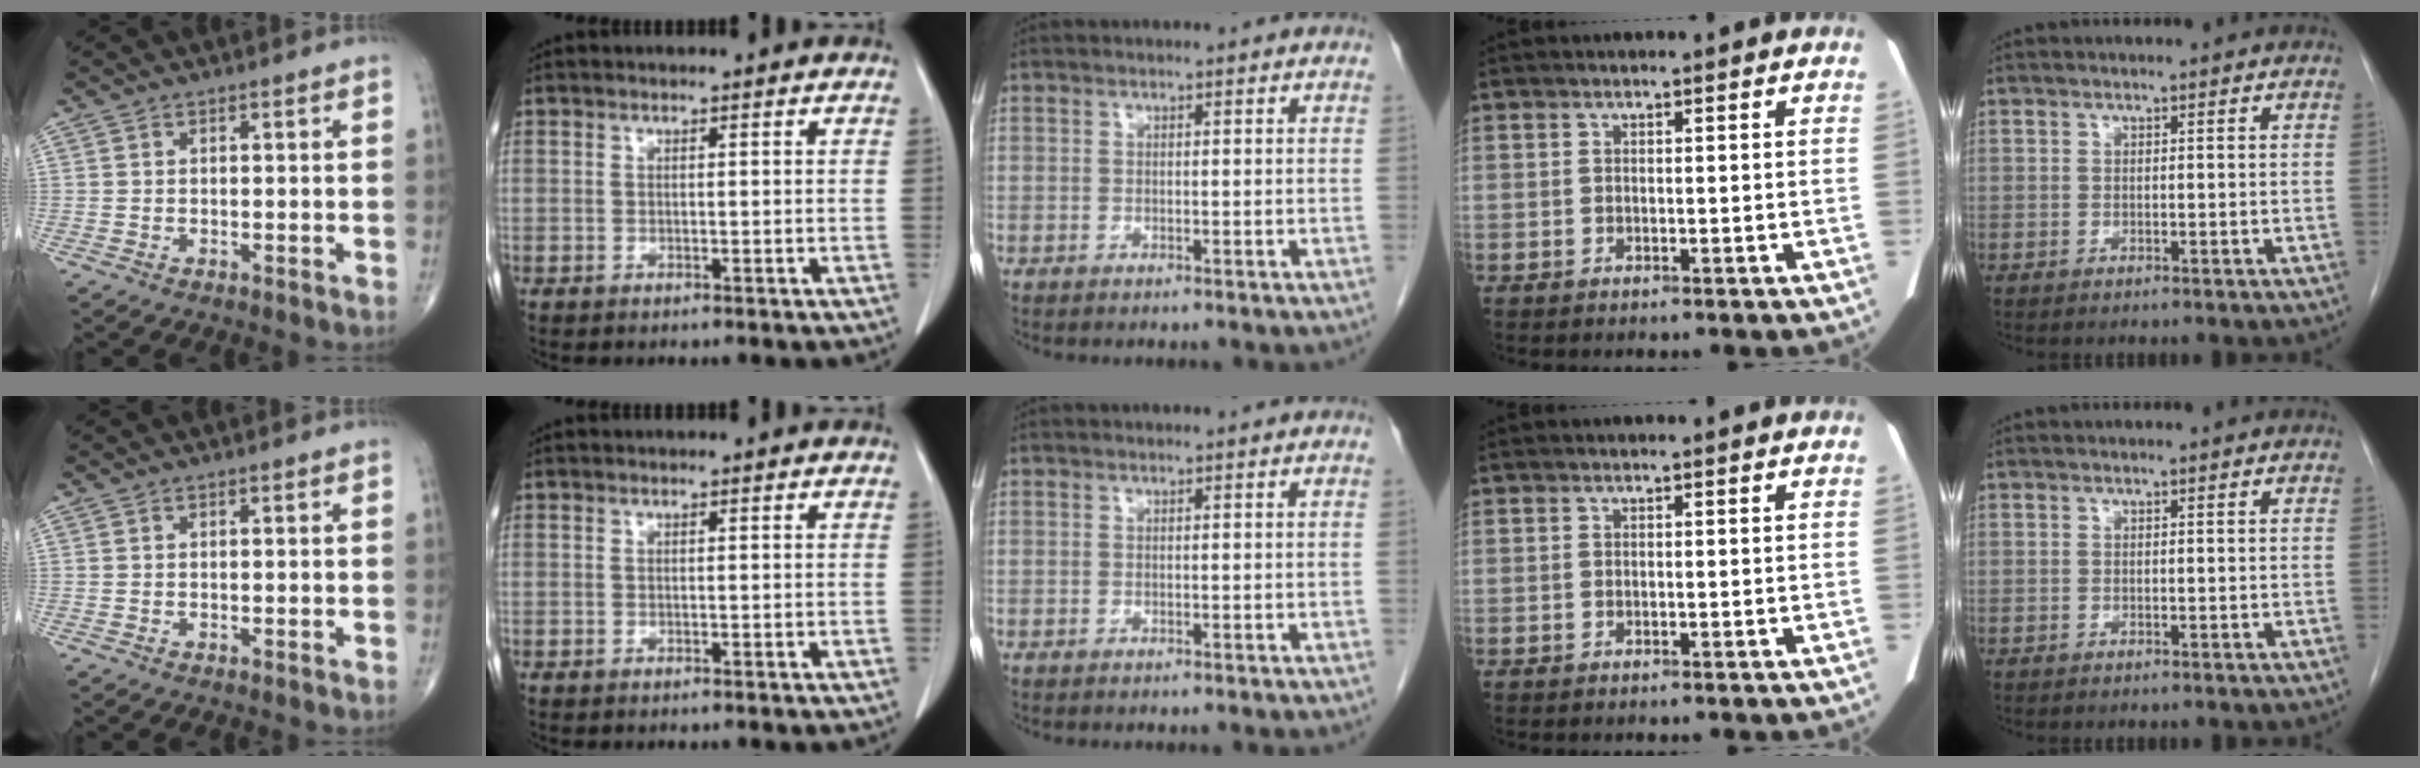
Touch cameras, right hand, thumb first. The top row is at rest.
{}